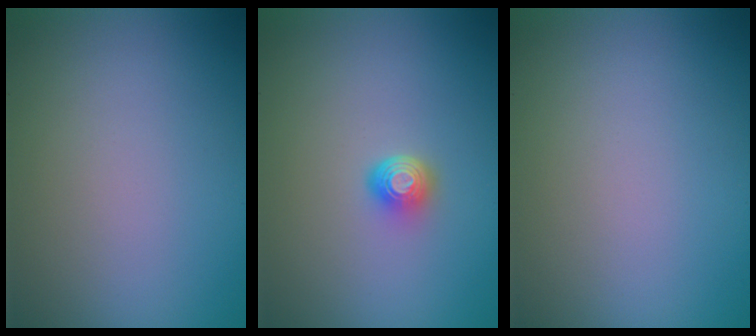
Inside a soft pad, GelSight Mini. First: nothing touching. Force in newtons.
{"total": 1.8, "press": 1.3, "slide": 1.3}
{"total": 0.0}